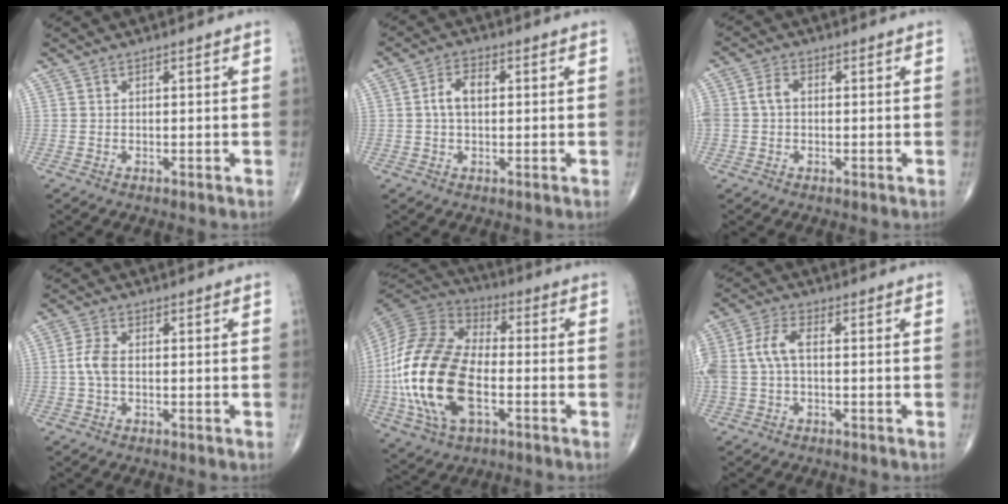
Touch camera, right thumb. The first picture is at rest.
{"total": 4.6, "force": [0.5, 2.7, 3.7], "torque": [-0.069, 0.013, 0.004]}
{"total": 4.0, "force": [0.1, 2.9, 2.8], "torque": [-0.065, 0.017, 0.000]}
{"total": 3.7, "force": [-0.3, 2.0, 3.1], "torque": [-0.074, 0.008, -0.009]}
{"total": 24.2, "force": [-4.6, 13.2, 19.7], "torque": [-0.413, 0.008, -0.084]}
{"total": 8.0, "force": [0.2, 4.3, 6.7], "torque": [-0.172, 0.026, 0.004]}